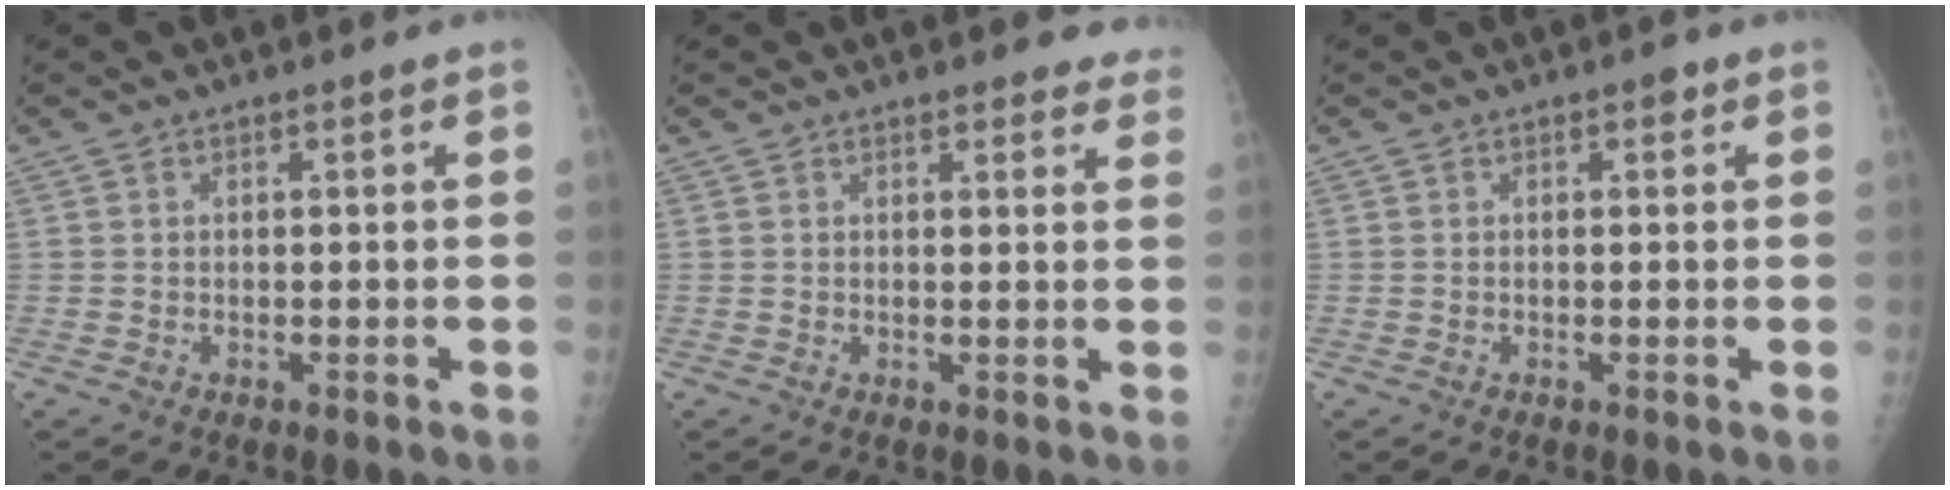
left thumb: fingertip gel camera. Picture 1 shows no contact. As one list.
[{"total": 6.1, "force": [5.4, 1.9, 2.1], "torque": [0.011, -0.019, 0.048]}, {"total": 1.1, "force": [0.5, 0.5, 0.8], "torque": [-0.003, 0.003, 0.005]}]